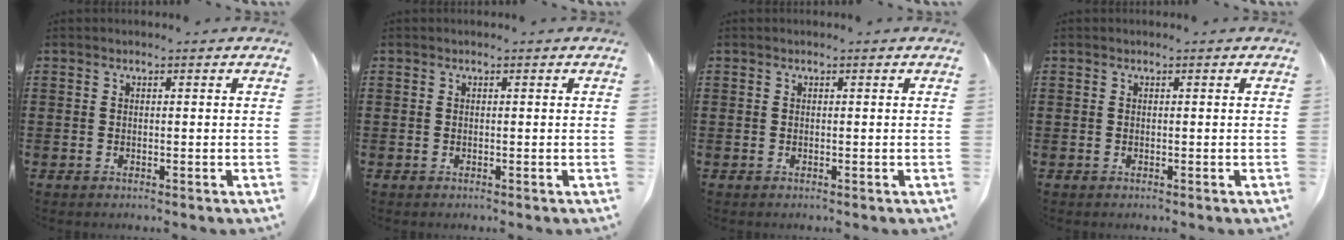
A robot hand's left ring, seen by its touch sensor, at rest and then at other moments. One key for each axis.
{"total": 0.0}
{"total": 0.0}
{"total": 0.0}